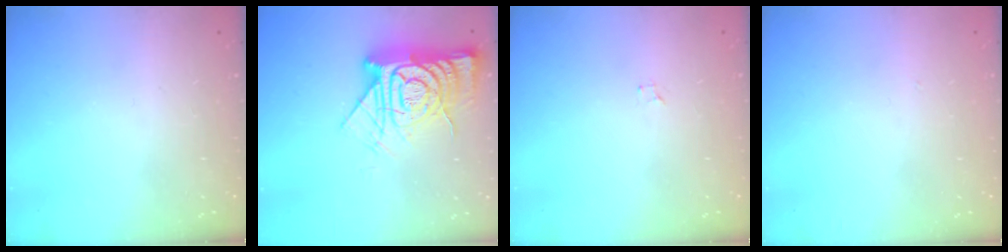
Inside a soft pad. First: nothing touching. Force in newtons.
{"total": 17.2, "press": 17.1, "slide": 1.5}
{"total": 0.6, "press": 0.6, "slide": 0.1}
{"total": 1.6, "press": 1.6, "slide": 0.0}